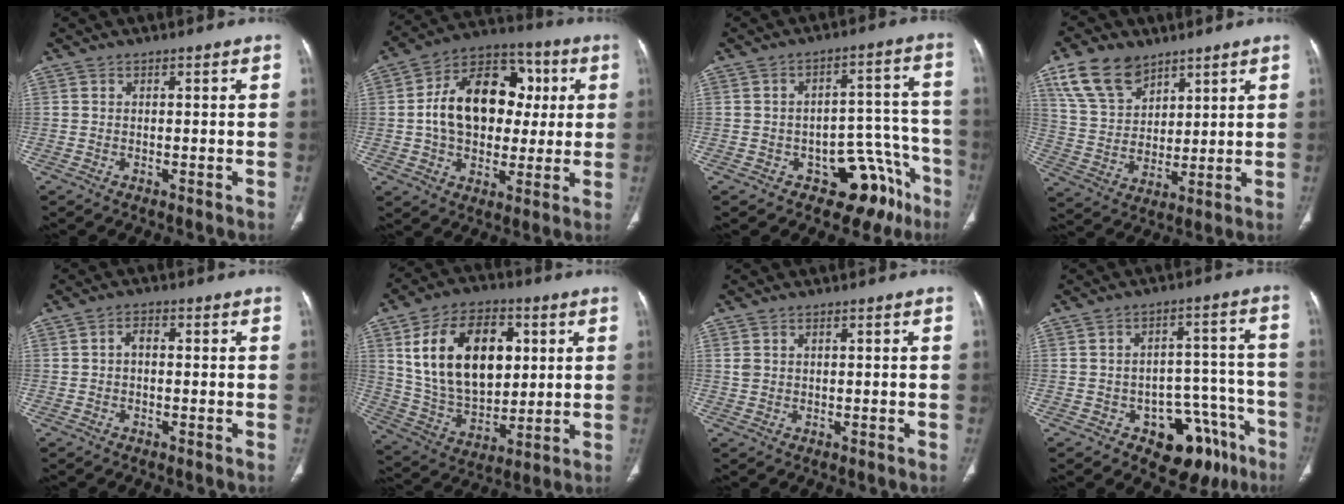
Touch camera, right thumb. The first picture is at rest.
{"total": 19.2, "force": [2.1, 13.7, 13.2], "torque": [-0.177, 0.026, 0.030]}
{"total": 13.0, "force": [-7.7, 8.0, 6.7], "torque": [-0.019, 0.086, -0.100]}
{"total": 12.2, "force": [7.6, 7.7, 5.6], "torque": [-0.089, -0.025, 0.154]}
{"total": 2.1, "force": [-0.1, 1.4, 1.6], "torque": [-0.020, 0.009, -0.007]}
{"total": 21.3, "force": [5.6, 13.5, 15.6], "torque": [-0.234, -0.009, 0.108]}
{"total": 1.4, "force": [0.5, 1.0, 0.8], "torque": [-0.015, 0.001, 0.015]}
{"total": 14.2, "force": [-8.0, 8.7, 7.9], "torque": [-0.049, 0.075, -0.103]}